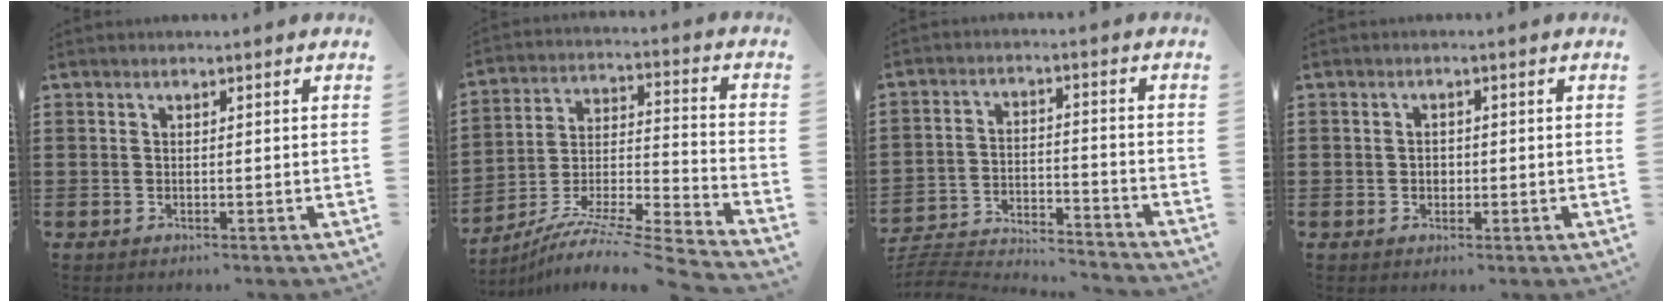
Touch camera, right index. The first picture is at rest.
{"total": 8.5, "force": [-7.5, -0.4, 4.0], "torque": [-0.071, -0.006, -0.157]}
{"total": 4.6, "force": [-4.5, 0.4, 0.8], "torque": [-0.030, -0.008, -0.098]}
{"total": 1.4, "force": [-0.2, 1.2, 0.8], "torque": [-0.016, 0.005, -0.005]}